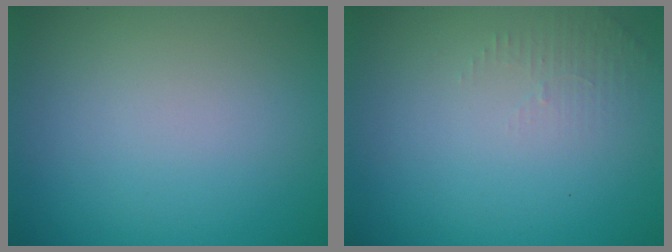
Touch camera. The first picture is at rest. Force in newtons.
{"total": 1.3, "press": 1.2, "slide": 0.3}